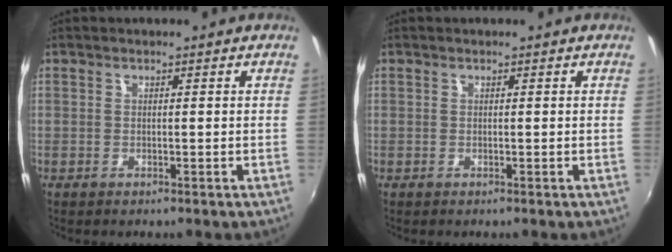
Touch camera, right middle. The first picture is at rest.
{"total": 0.0}